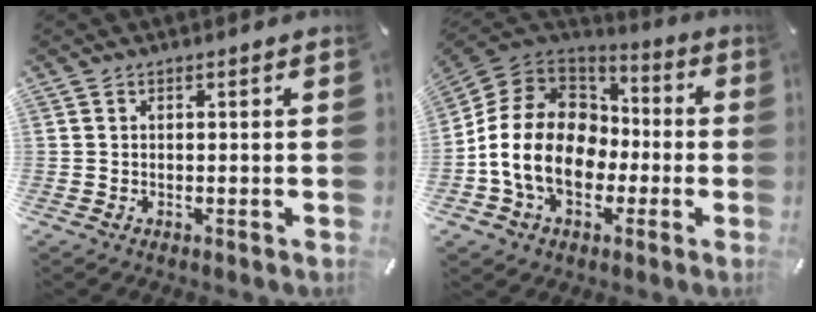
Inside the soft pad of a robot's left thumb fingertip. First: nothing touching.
{"total": 17.6, "force": [-3.5, 13.8, 10.3], "torque": [-0.219, 0.031, -0.058]}